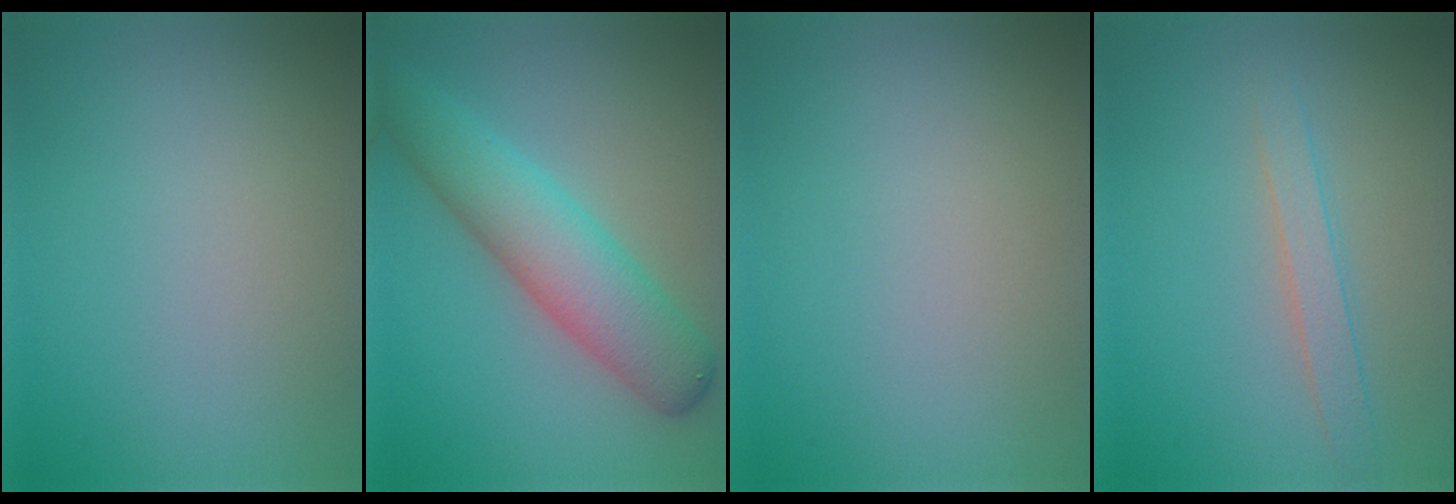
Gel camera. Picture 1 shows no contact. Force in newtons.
{"total": 6.5, "press": 6.5, "slide": 0.2}
{"total": 0.0}
{"total": 1.9, "press": 1.9, "slide": 0.1}